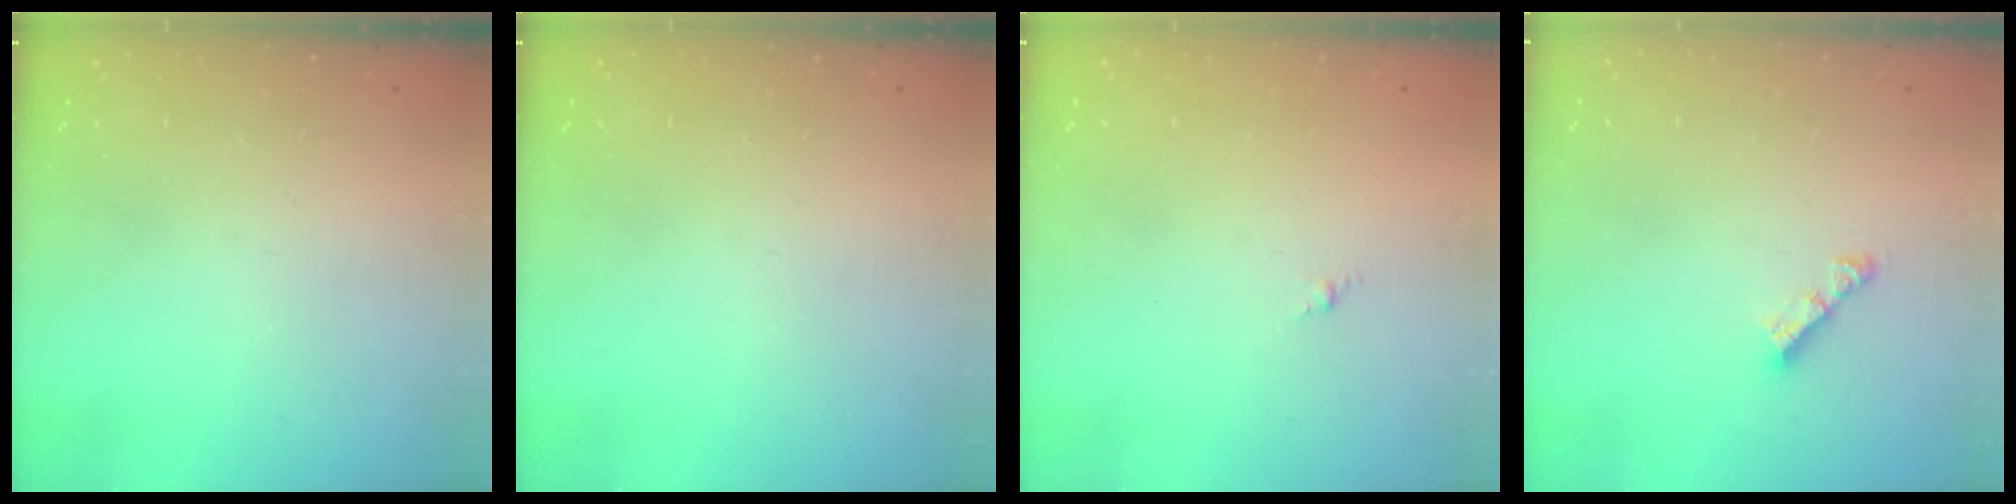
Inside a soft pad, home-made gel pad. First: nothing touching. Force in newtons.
{"total": 0.0}
{"total": 0.0}
{"total": 4.2, "press": 4.2, "slide": 0.3}